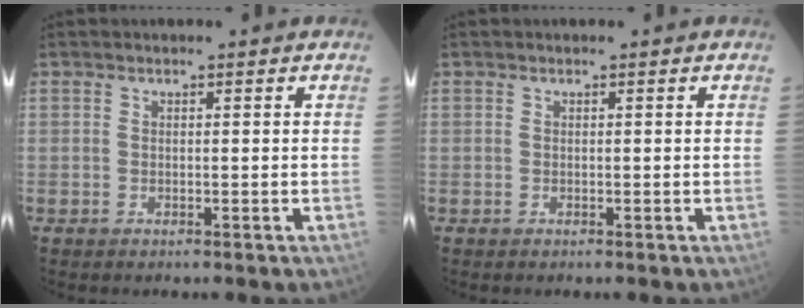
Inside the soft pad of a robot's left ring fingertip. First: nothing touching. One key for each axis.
{"total": 0.0}